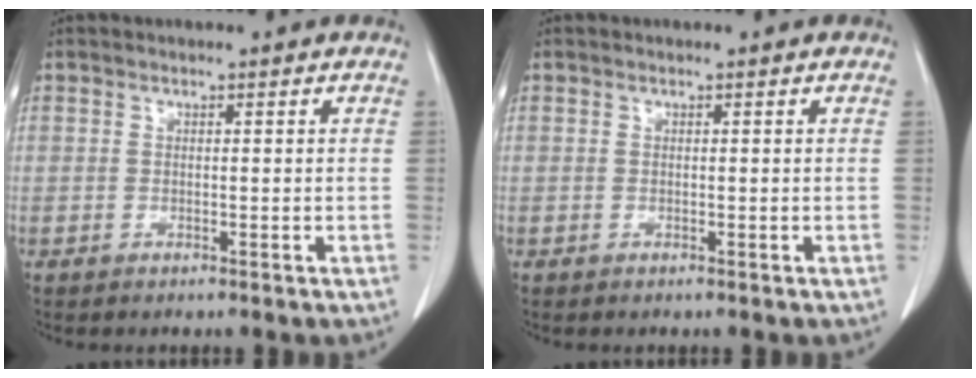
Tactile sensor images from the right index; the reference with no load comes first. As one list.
[{"total": 0.0}]